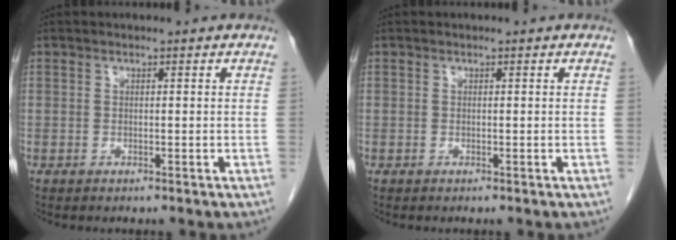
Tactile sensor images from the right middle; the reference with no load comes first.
{"total": 0.0}